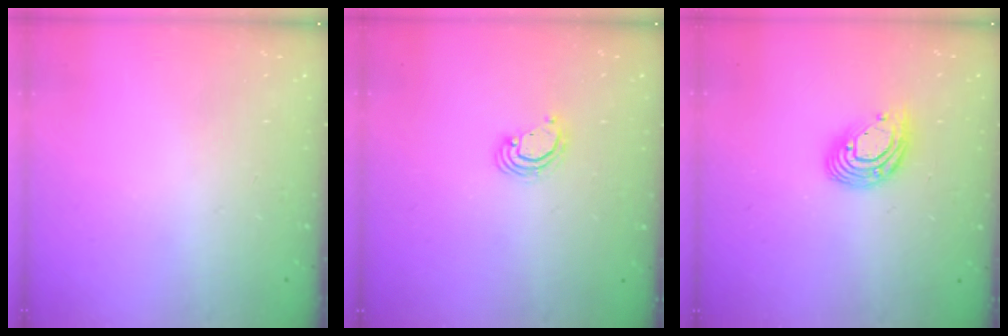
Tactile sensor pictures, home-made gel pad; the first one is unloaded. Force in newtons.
{"total": 3.0, "press": 3.0, "slide": 0.3}
{"total": 12.1, "press": 12.0, "slide": 1.2}